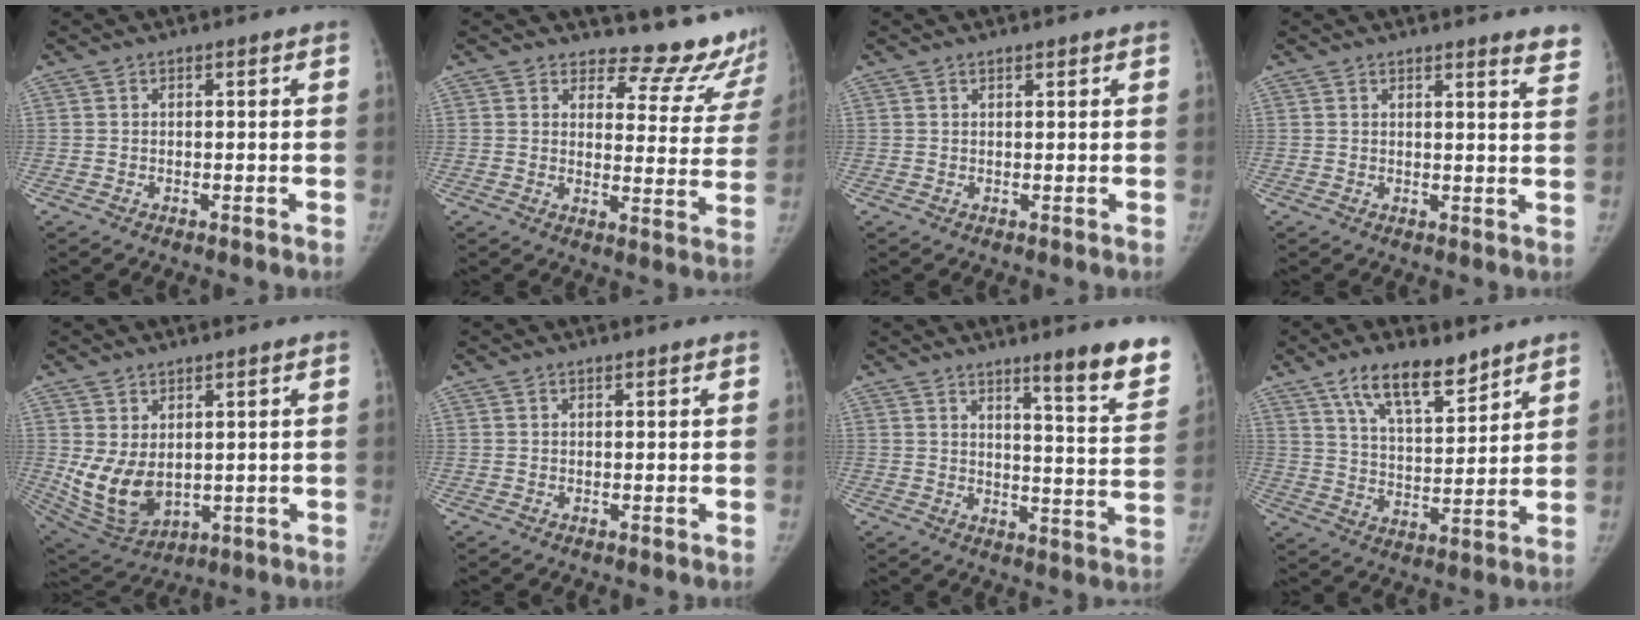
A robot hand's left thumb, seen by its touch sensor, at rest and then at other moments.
{"total": 12.8, "force": [12.3, 3.1, 1.1], "torque": [0.034, -0.139, 0.132]}
{"total": 0.8, "force": [0.7, 0.2, 0.4], "torque": [-0.006, -0.004, 0.012]}
{"total": 5.1, "force": [4.6, 0.4, 2.2], "torque": [-0.015, -0.028, 0.037]}
{"total": 10.1, "force": [1.0, 6.7, 7.6], "torque": [-0.134, -0.019, 0.047]}
{"total": 0.0}
{"total": 12.7, "force": [8.8, 1.1, 9.2], "torque": [-0.097, -0.064, 0.117]}
{"total": 12.5, "force": [8.7, 4.6, 7.7], "torque": [-0.107, -0.051, 0.157]}